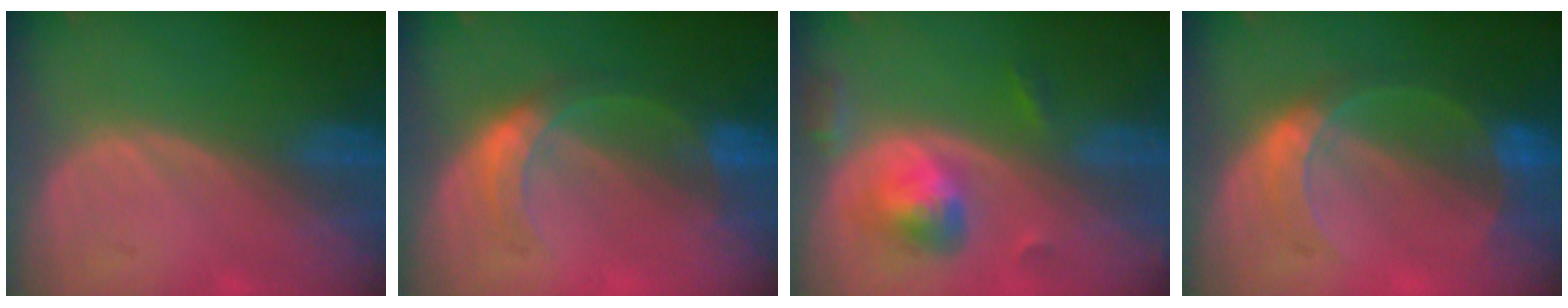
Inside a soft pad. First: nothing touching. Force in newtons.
{"total": 5.6, "press": 5.2, "slide": 2.1}
{"total": 5.6, "press": 5.1, "slide": 2.2}
{"total": 6.7, "press": 5.9, "slide": 3.2}